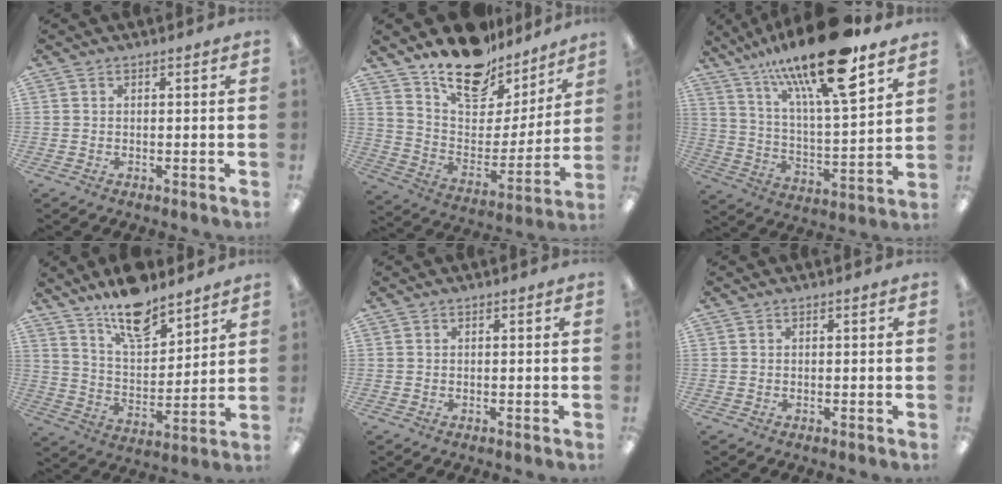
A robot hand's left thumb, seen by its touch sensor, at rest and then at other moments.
{"total": 18.5, "force": [14.6, 8.8, 7.1], "torque": [-0.127, -0.103, 0.263]}
{"total": 22.1, "force": [15.7, 5.1, 14.6], "torque": [-0.255, -0.093, 0.257]}
{"total": 13.5, "force": [11.4, 4.6, 5.7], "torque": [-0.098, -0.072, 0.205]}
{"total": 0.0}
{"total": 0.0}